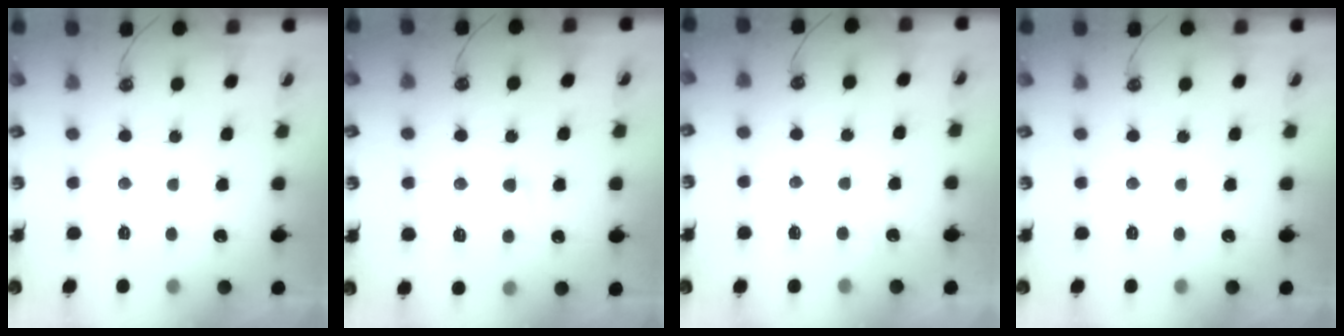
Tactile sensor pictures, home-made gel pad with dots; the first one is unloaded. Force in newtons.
{"total": 1.8, "press": 1.3, "slide": 1.2}
{"total": 0.6, "press": 0.3, "slide": 0.6}
{"total": 0.0}